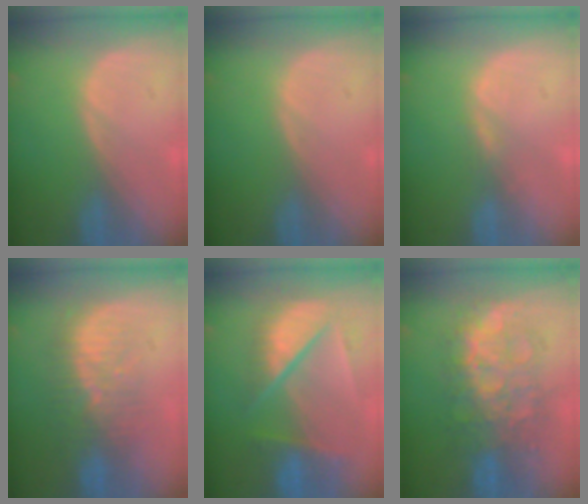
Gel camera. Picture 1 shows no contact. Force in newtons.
{"total": 0.0}
{"total": 1.1, "press": 1.1, "slide": 0.2}
{"total": 8.4, "press": 7.8, "slide": 3.0}
{"total": 9.3, "press": 8.2, "slide": 4.4}
{"total": 9.7, "press": 9.6, "slide": 0.7}